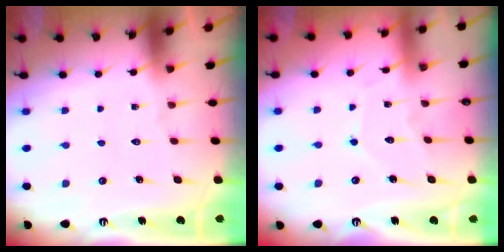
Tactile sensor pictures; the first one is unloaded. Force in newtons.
{"total": 6.0, "press": 6.0, "slide": 0.8}